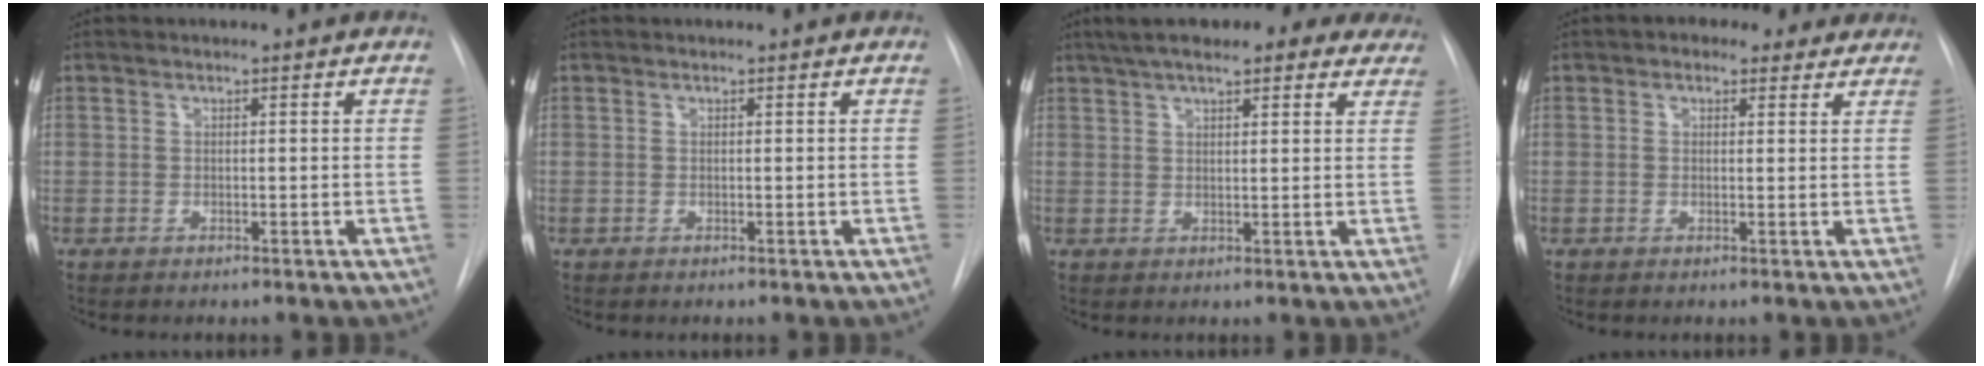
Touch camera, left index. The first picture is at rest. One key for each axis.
{"total": 0.0}
{"total": 18.0, "fx": 14.4, "fy": 5.1, "fz": 9.6, "tx": -0.143, "ty": 0.052, "tz": 0.185}
{"total": 4.9, "fx": 3.5, "fy": 2.8, "fz": 2.0, "tx": -0.016, "ty": 0.021, "tz": 0.044}